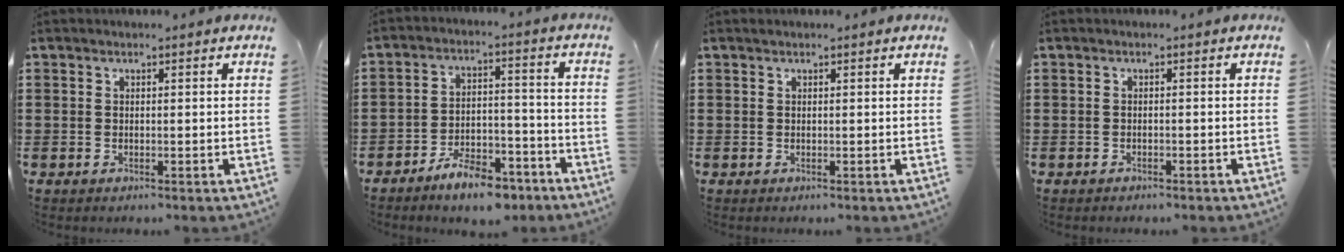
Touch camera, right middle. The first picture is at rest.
{"total": 7.5, "force": [-6.4, 2.1, 3.2], "torque": [-0.057, 0.013, -0.118]}
{"total": 0.0}
{"total": 0.6, "force": [-0.6, 0.2, 0.1], "torque": [-0.004, -0.001, -0.012]}